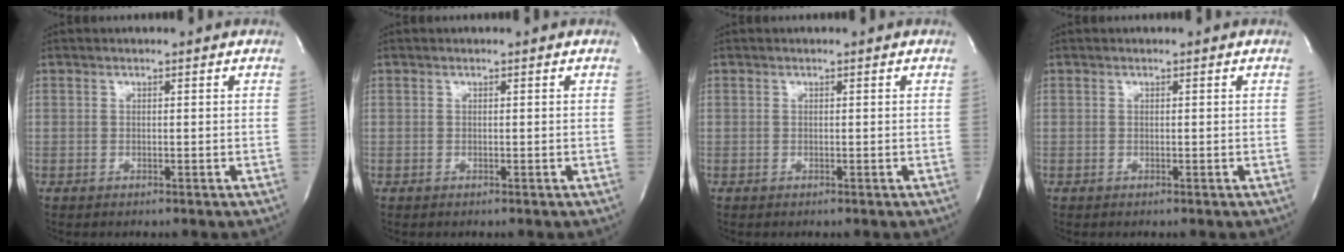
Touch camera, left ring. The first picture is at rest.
{"total": 0.0}
{"total": 0.0}
{"total": 0.0}